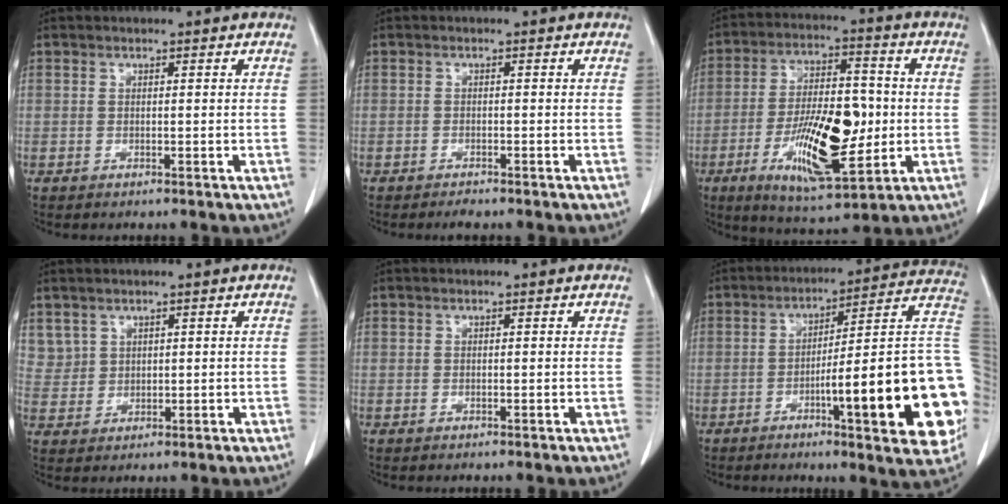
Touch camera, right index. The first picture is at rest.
{"total": 1.3, "force": [-1.2, 0.2, 0.5], "torque": [-0.011, -0.002, -0.017]}
{"total": 15.9, "force": [-3.1, 5.2, 14.8], "torque": [-0.264, -0.001, -0.047]}
{"total": 3.7, "force": [2.2, 2.9, 0.2], "torque": [0.002, 0.005, 0.052]}
{"total": 0.0}
{"total": 23.6, "force": [-5.3, 2.4, 22.9], "torque": [-0.215, 0.015, -0.067]}